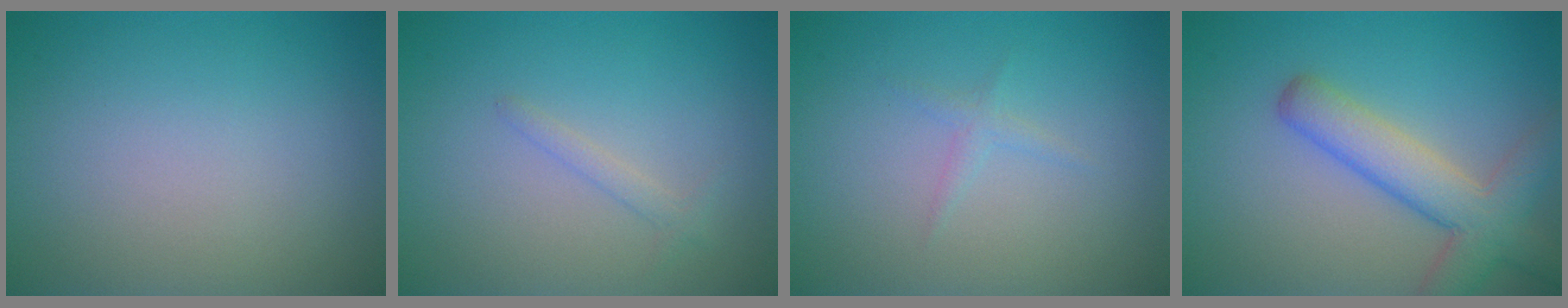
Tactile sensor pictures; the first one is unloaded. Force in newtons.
{"total": 1.1, "press": 1.1, "slide": 0.1}
{"total": 0.9, "press": 0.9, "slide": 0.1}
{"total": 5.6, "press": 5.6, "slide": 0.3}